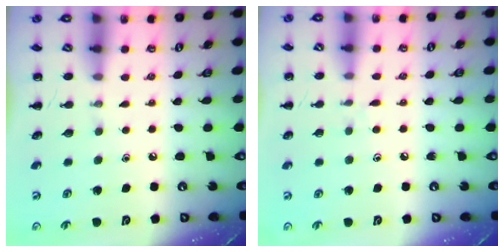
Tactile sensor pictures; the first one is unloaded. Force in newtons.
{"total": 3.7, "press": 3.2, "slide": 1.9}